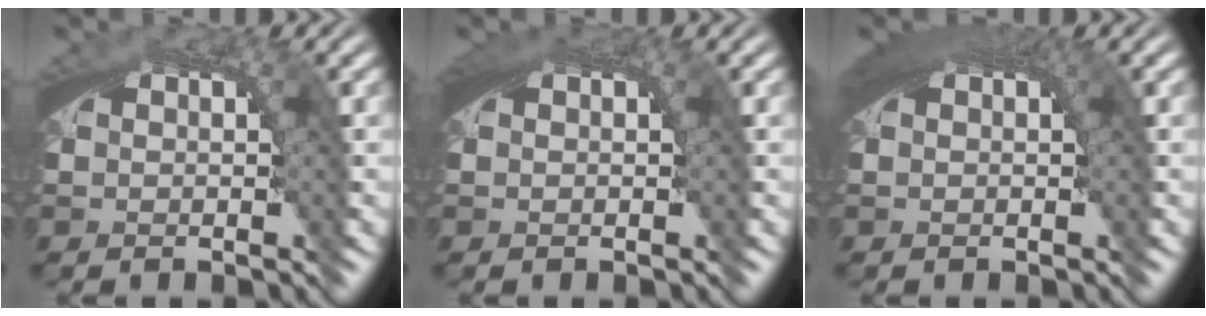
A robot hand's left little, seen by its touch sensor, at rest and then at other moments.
{"total": 1.4, "force": [0.5, 0.3, 1.3], "torque": [-0.020, 0.003, 0.009]}
{"total": 2.9, "force": [1.1, 0.7, 2.5], "torque": [-0.030, 0.011, 0.016]}